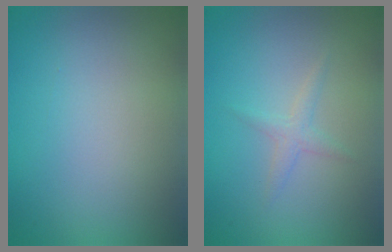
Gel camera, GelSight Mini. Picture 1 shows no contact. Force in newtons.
{"total": 1.2, "press": 1.2, "slide": 0.0}